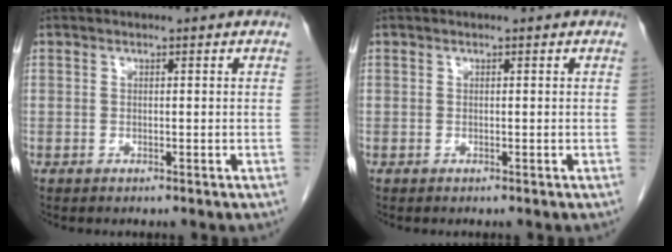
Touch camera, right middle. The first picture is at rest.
{"total": 0.0}